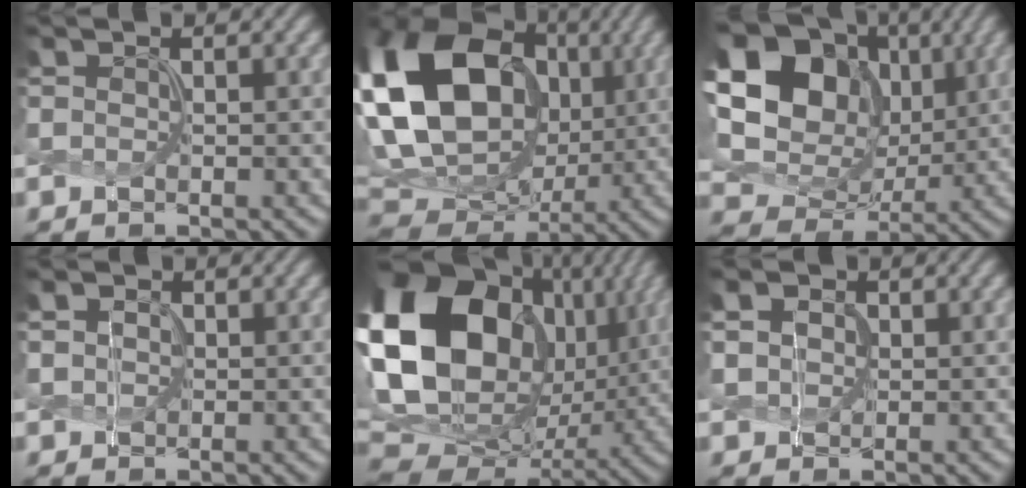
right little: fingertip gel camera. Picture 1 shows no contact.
{"total": 19.5, "force": [3.4, 15.4, 11.5], "torque": [-0.266, 0.026, 0.094]}
{"total": 18.3, "force": [5.2, 14.8, 9.4], "torque": [-0.237, 0.043, 0.114]}
{"total": 0.8, "force": [-0.4, -0.1, -0.7], "torque": [-0.009, -0.001, 0.022]}
{"total": 19.9, "force": [3.8, 15.5, 11.9], "torque": [-0.277, 0.010, 0.110]}
{"total": 0.7, "force": [-0.2, 0.5, -0.4], "torque": [-0.016, -0.001, 0.025]}